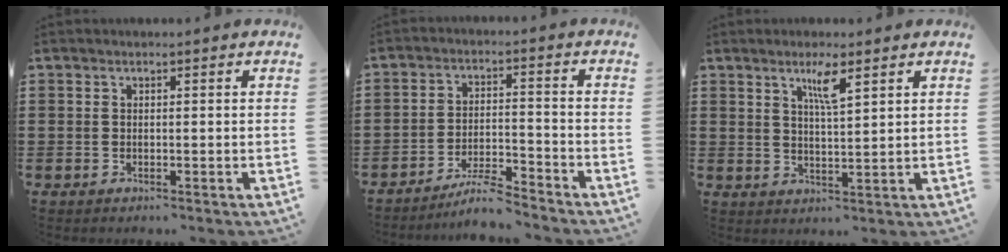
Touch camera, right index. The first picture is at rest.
{"total": 5.8, "force": [-5.3, 0.2, 2.3], "torque": [-0.047, -0.002, -0.103]}
{"total": 4.1, "force": [2.6, 0.5, 3.2], "torque": [-0.062, 0.001, 0.041]}